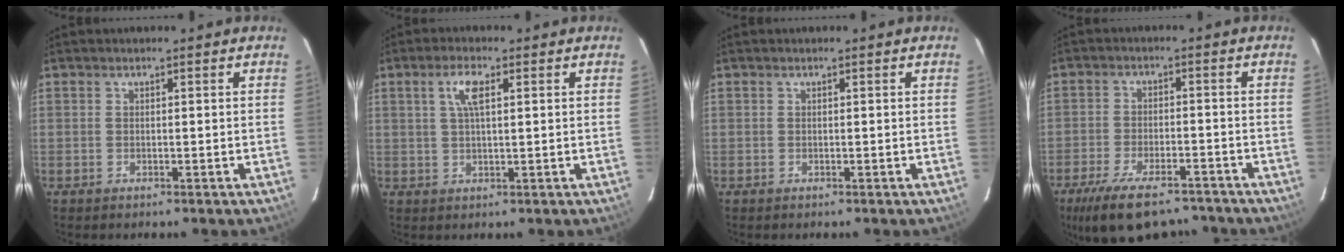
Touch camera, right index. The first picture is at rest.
{"total": 4.4, "force": [1.6, 1.5, 3.8], "torque": [-0.074, 0.008, 0.030]}
{"total": 0.0}
{"total": 15.8, "force": [-11.8, 6.4, 8.5], "torque": [-0.179, -0.025, -0.184]}